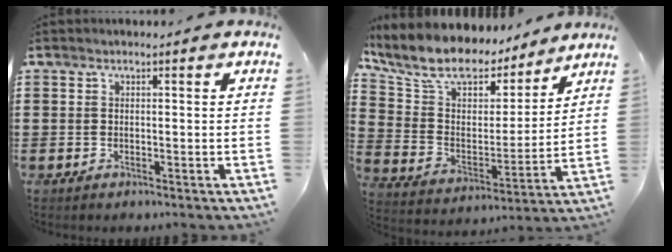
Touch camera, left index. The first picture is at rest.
{"total": 10.5, "force": [8.8, 4.2, 3.9], "torque": [-0.122, -0.051, 0.157]}